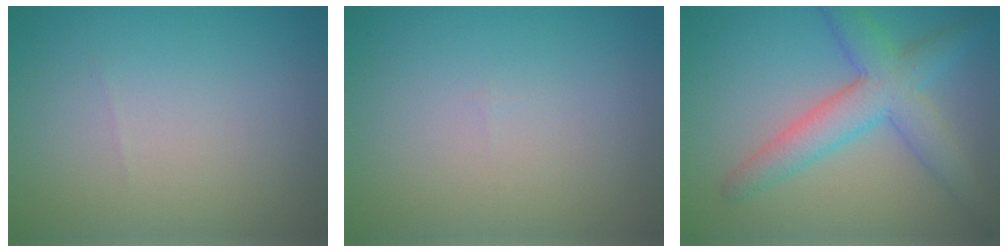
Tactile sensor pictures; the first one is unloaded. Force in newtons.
{"total": 0.0}
{"total": 5.5, "press": 5.5, "slide": 0.1}